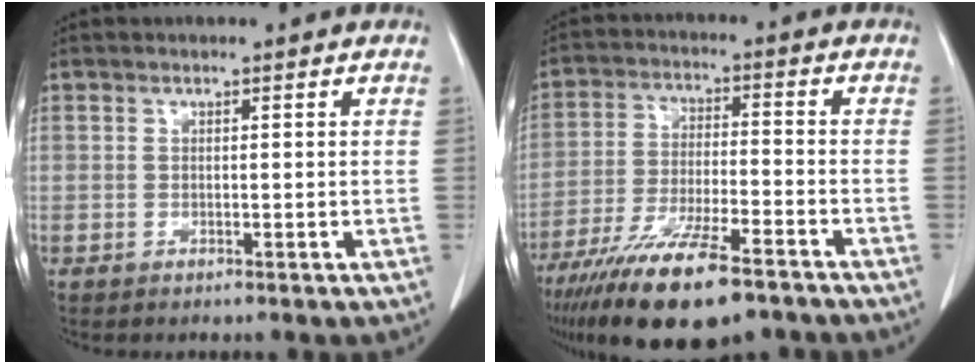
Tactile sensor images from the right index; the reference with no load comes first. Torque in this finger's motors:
{"motor_torque": [1.06, -1.08, 1.05, 0.21]}